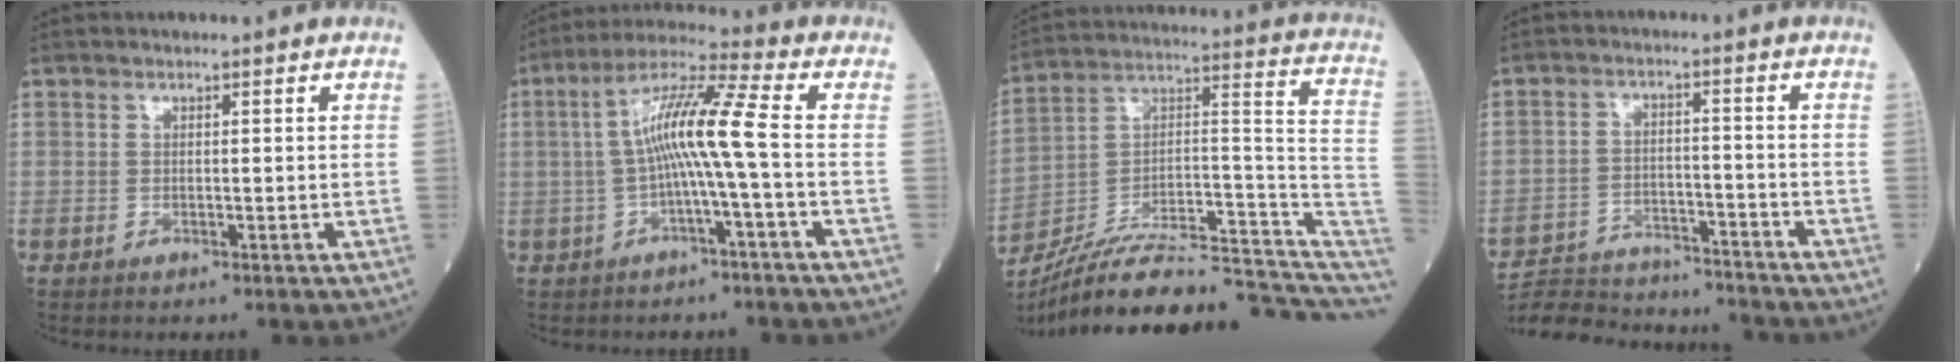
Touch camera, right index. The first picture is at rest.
{"total": 9.5, "force": [-0.7, -0.9, 9.5], "torque": [-0.177, 0.027, -0.015]}
{"total": 24.3, "force": [-21.4, 3.9, 10.8], "torque": [-0.129, 0.042, -0.329]}
{"total": 13.9, "force": [-13.4, 2.3, 2.6], "torque": [-0.046, 0.016, -0.205]}